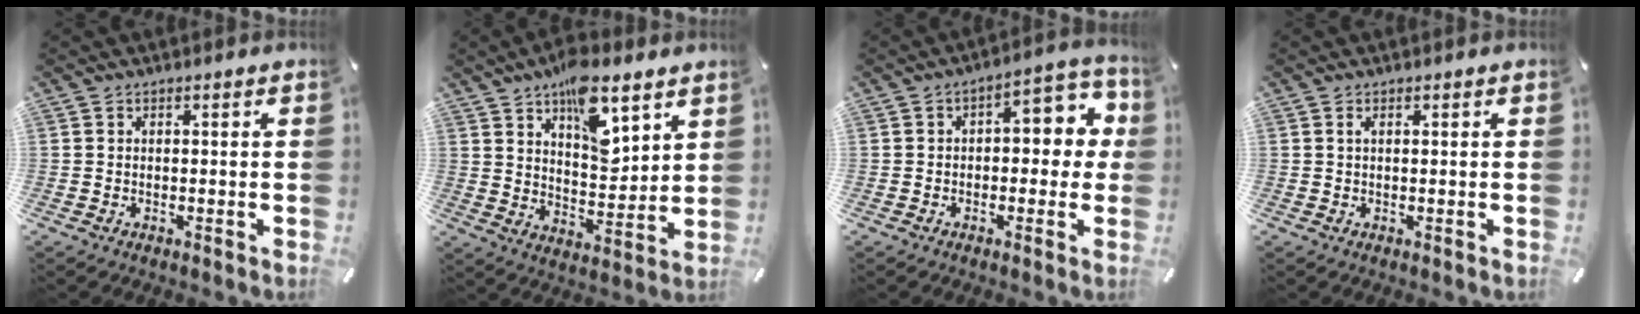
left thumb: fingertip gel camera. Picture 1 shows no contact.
{"total": 13.3, "force": [8.4, 6.5, 8.1], "torque": [-0.110, -0.051, 0.146]}
{"total": 8.3, "force": [0.7, 4.7, 6.9], "torque": [-0.080, -0.012, 0.003]}
{"total": 0.8, "force": [0.3, 0.2, 0.8], "torque": [-0.014, 0.000, 0.004]}